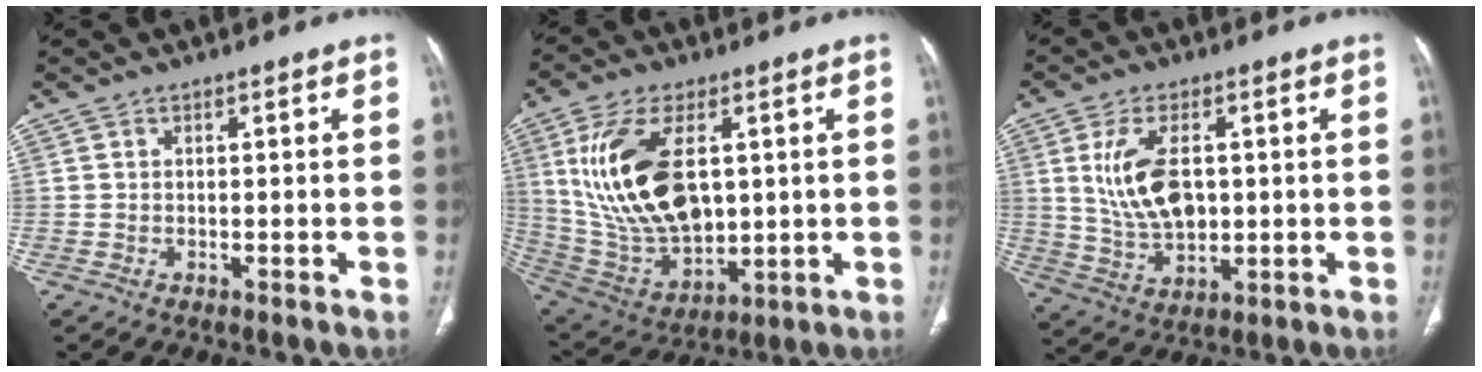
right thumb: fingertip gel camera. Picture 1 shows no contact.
{"total": 20.6, "force": [4.2, 11.4, 16.7], "torque": [-0.315, -0.018, 0.096]}
{"total": 11.3, "force": [1.8, 6.5, 9.1], "torque": [-0.168, -0.008, 0.046]}